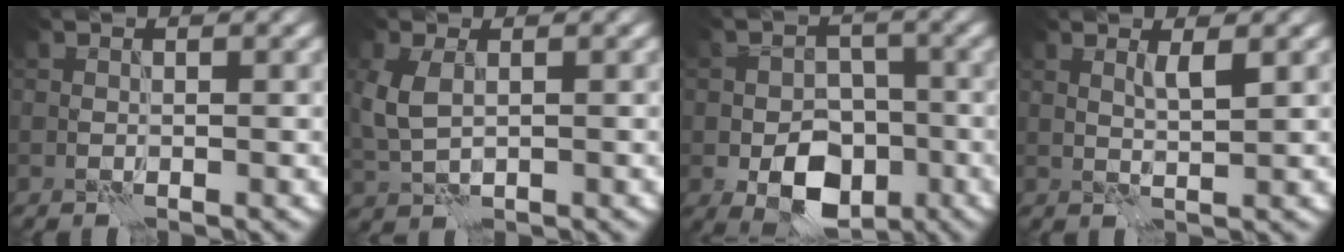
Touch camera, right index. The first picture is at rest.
{"total": 3.4, "force": [0.5, 2.0, 2.7], "torque": [-0.075, 0.002, 0.013]}
{"total": 7.1, "force": [-2.8, 4.7, 4.4], "torque": [-0.072, -0.012, -0.046]}
{"total": 1.5, "force": [0.7, 0.0, 1.3], "torque": [-0.029, -0.004, 0.010]}